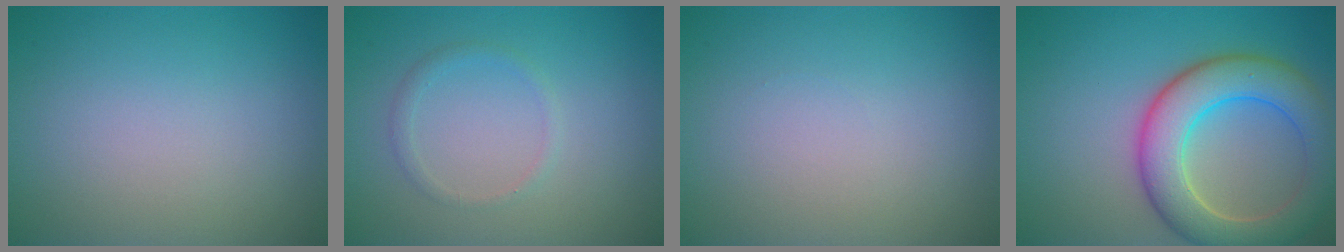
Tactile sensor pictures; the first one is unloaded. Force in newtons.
{"total": 1.1, "press": 1.1, "slide": 0.0}
{"total": 0.0}
{"total": 7.7, "press": 7.7, "slide": 0.9}